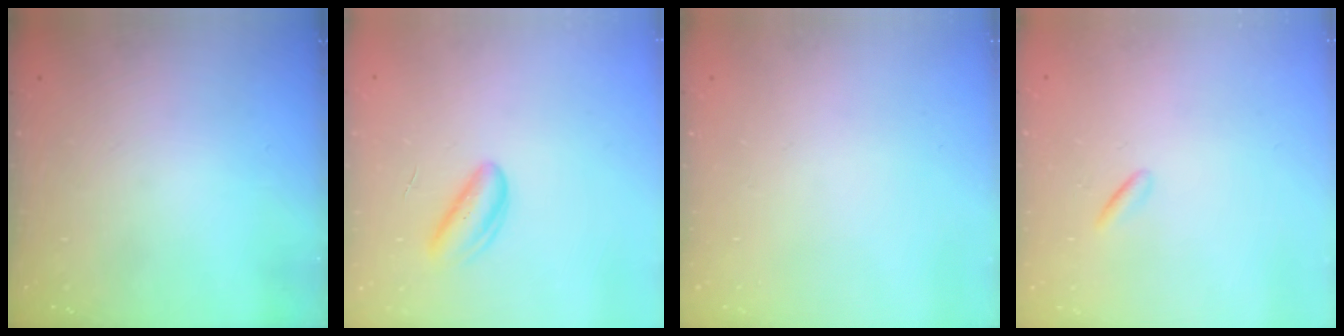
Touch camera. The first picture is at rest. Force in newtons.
{"total": 2.7, "press": 2.6, "slide": 0.4}
{"total": 0.0}
{"total": 0.5, "press": 0.4, "slide": 0.4}